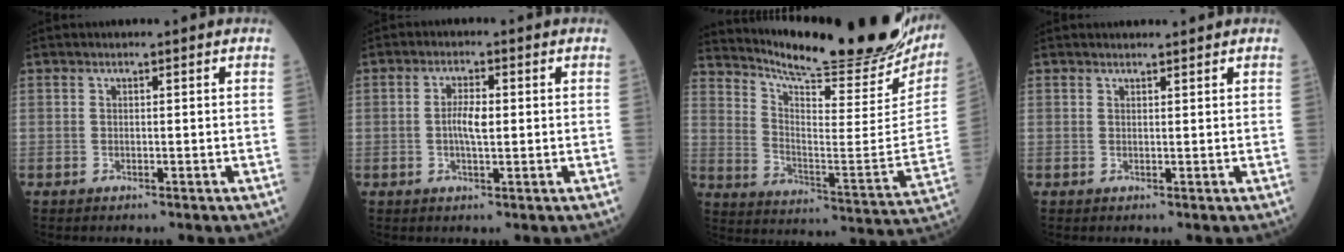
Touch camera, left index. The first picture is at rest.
{"total": 3.5, "force": [-0.1, 1.0, 3.3], "torque": [-0.068, 0.001, -0.004]}
{"total": 26.6, "force": [24.0, 2.9, 11.1], "torque": [-0.189, -0.094, 0.323]}
{"total": 1.8, "force": [1.7, 0.1, 0.3], "torque": [-0.006, 0.007, 0.026]}